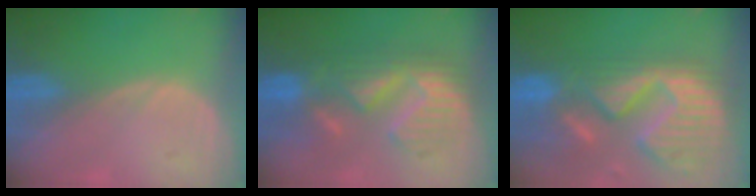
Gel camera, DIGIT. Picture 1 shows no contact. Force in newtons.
{"total": 8.9, "press": 8.9, "slide": 0.0}
{"total": 14.4, "press": 12.0, "slide": 8.0}